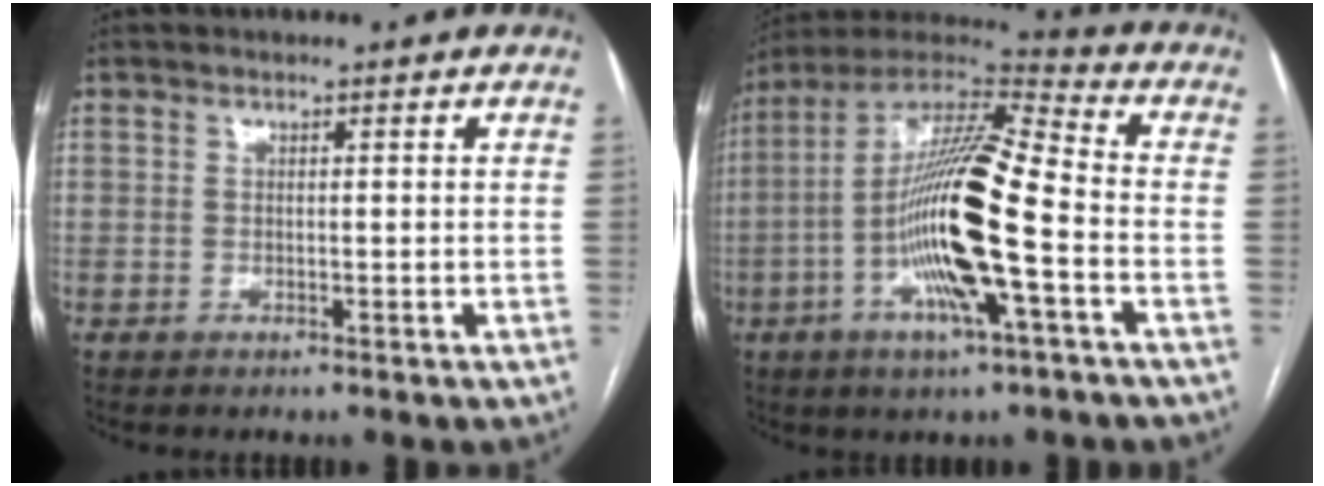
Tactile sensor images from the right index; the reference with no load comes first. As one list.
[{"total": 19.6, "force": [-4.2, 2.3, 19.0], "torque": [-0.367, -0.006, -0.078]}]